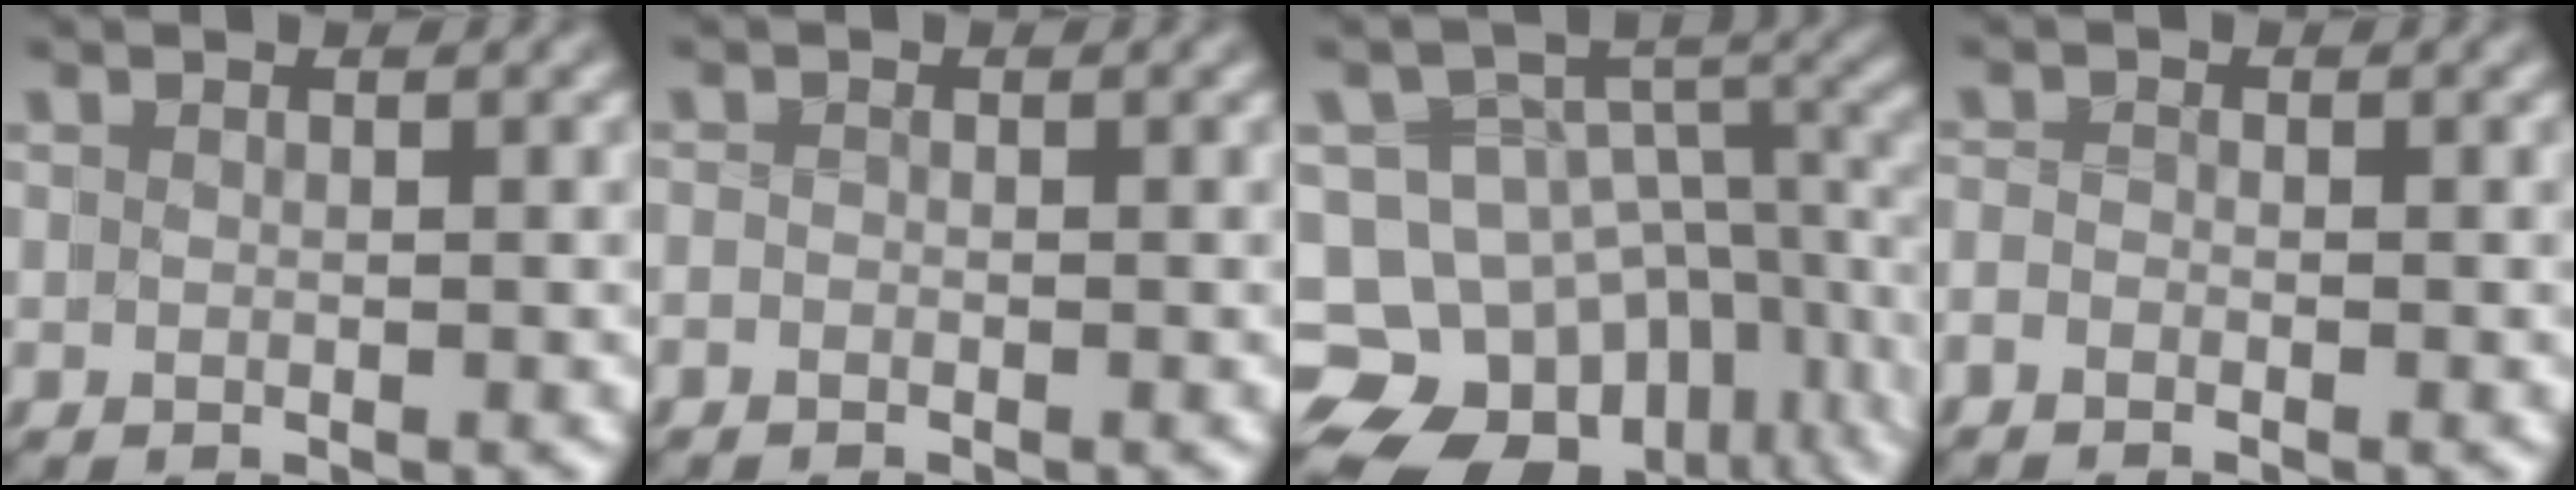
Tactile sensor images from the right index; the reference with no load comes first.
{"total": 1.2, "force": [-0.8, -0.5, -0.8], "torque": [0.013, -0.006, -0.015]}
{"total": 14.9, "force": [-4.5, 12.2, 7.2], "torque": [-0.127, -0.063, -0.070]}
{"total": 1.6, "force": [-1.4, -0.2, -0.7], "torque": [0.012, -0.006, -0.029]}